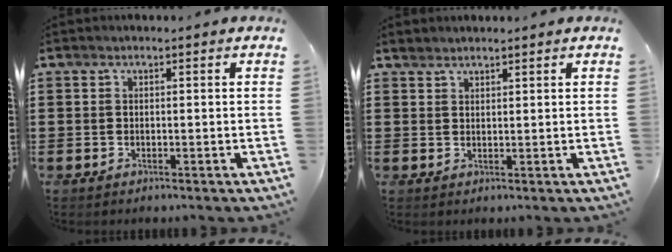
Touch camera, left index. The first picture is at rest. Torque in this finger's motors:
{"motor_torque": [2.14, 0.00, 0.05, -0.01]}